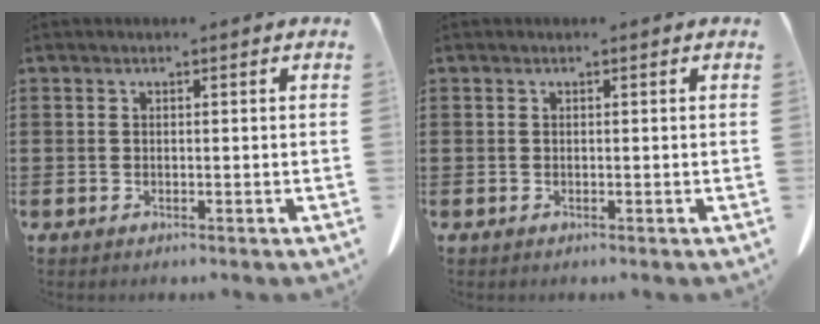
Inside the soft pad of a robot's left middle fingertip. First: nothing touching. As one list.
[{"total": 0.0}]